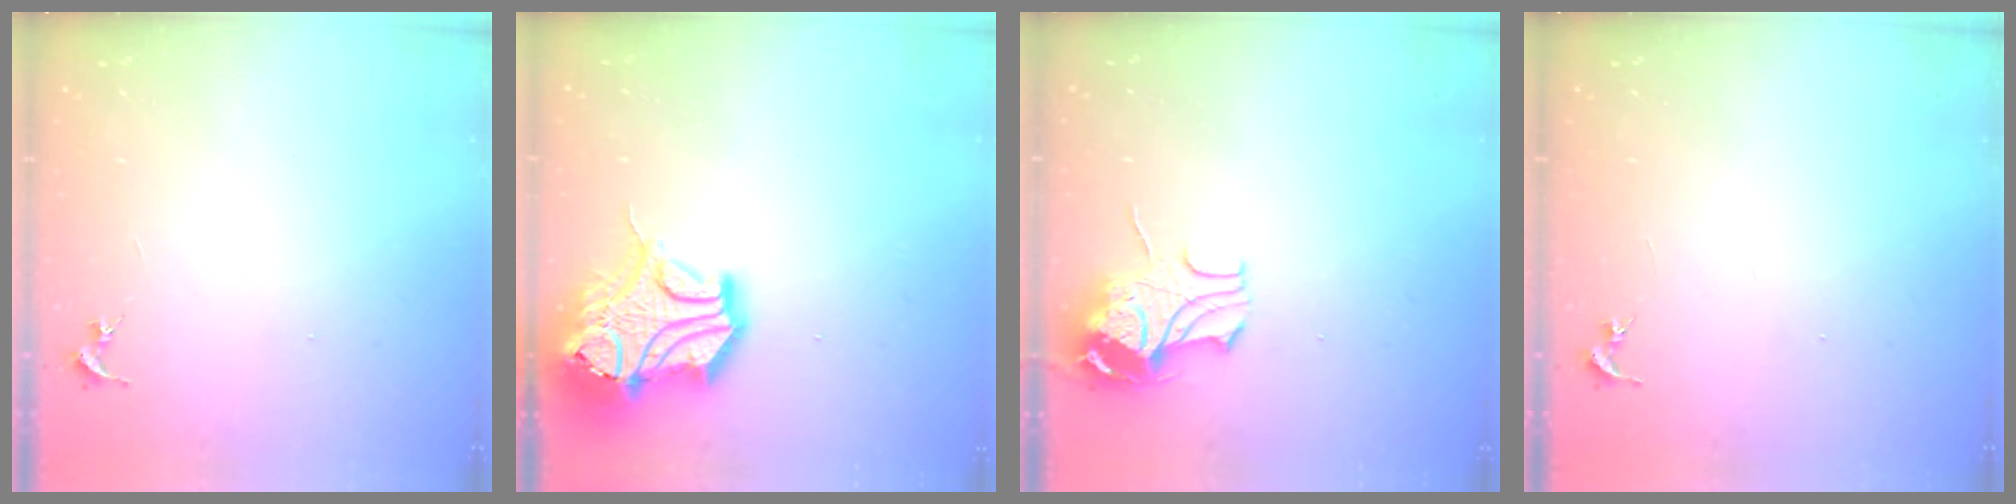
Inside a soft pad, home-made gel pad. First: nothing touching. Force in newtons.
{"total": 19.2, "press": 19.0, "slide": 3.0}
{"total": 9.6, "press": 9.6, "slide": 1.1}
{"total": 0.0}